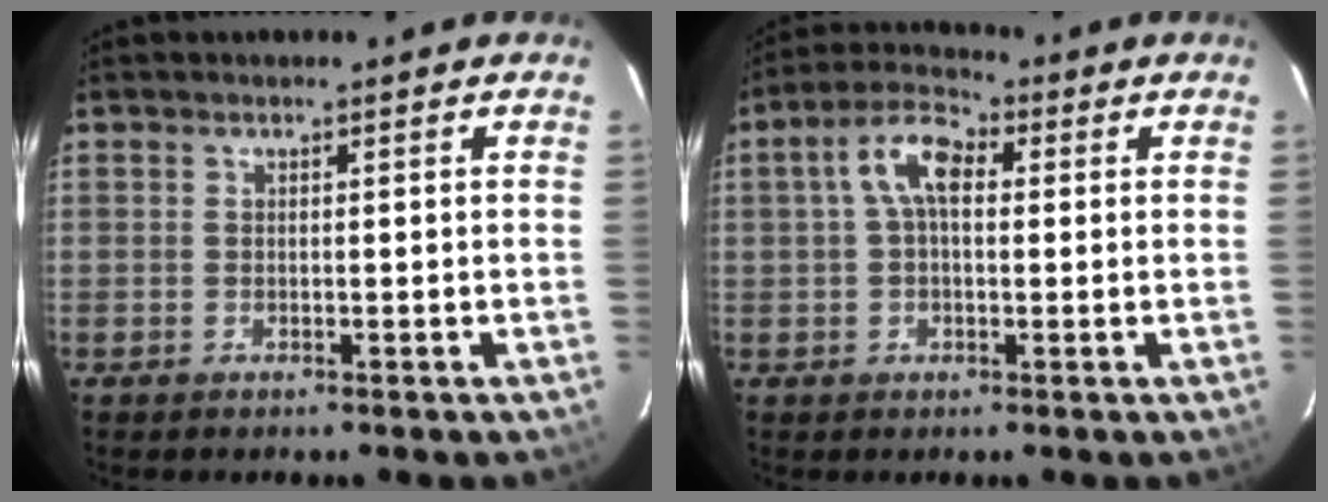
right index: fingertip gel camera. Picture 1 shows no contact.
{"total": 7.5, "force": [1.2, 4.1, 6.1], "torque": [-0.121, 0.026, 0.018]}